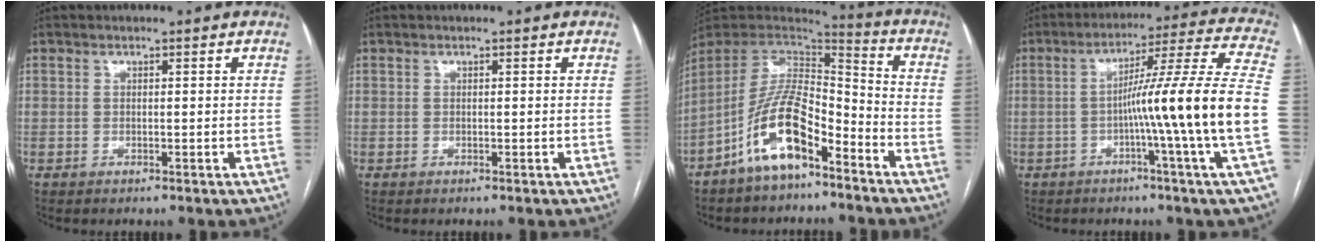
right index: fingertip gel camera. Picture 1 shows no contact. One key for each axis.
{"total": 0.0}
{"total": 12.9, "fx": -7.4, "fy": 4.7, "fz": 9.5, "tx": -0.187, "ty": 0.015, "tz": -0.136}
{"total": 16.2, "fx": -3.4, "fy": -2.9, "fz": 15.6, "tx": -0.229, "ty": 0.004, "tz": -0.063}